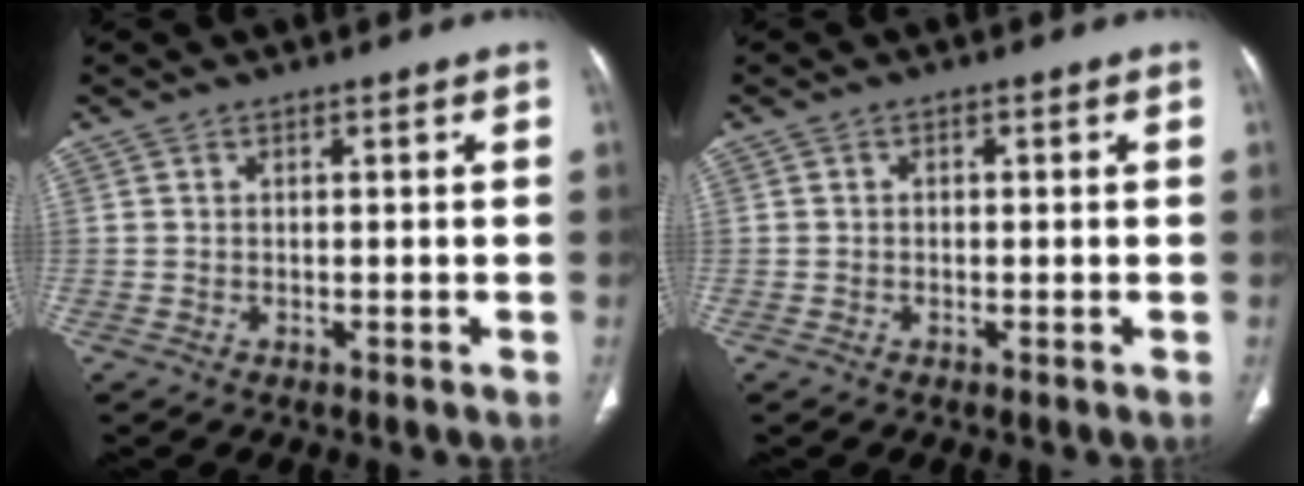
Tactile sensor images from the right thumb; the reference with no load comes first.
{"total": 0.6, "force": [-0.1, 0.5, 0.2], "torque": [0.000, 0.002, -0.005]}